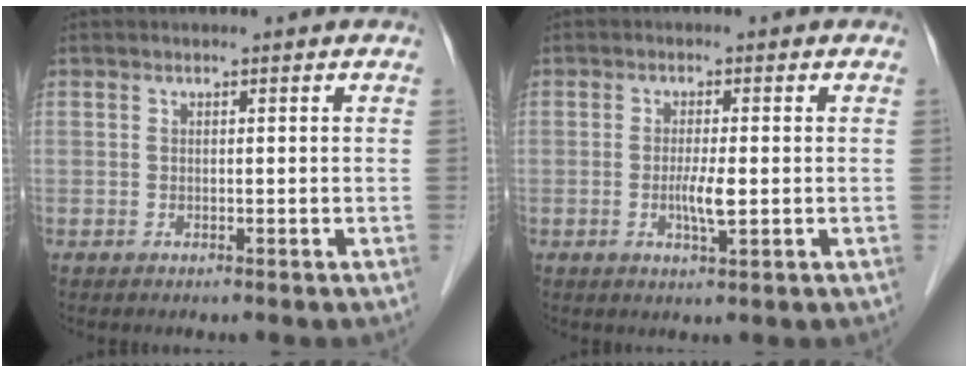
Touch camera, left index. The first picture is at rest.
{"total": 3.4, "force": [-0.4, 0.3, 3.3], "torque": [-0.062, -0.005, -0.005]}